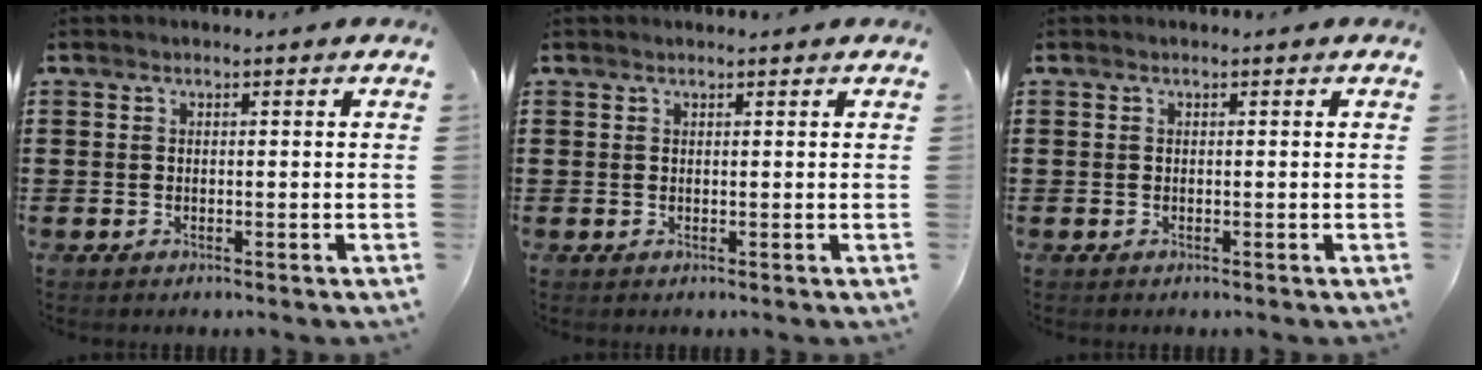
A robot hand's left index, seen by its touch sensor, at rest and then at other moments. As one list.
[{"total": 0.5, "force": [0.4, 0.0, 0.3], "torque": [-0.006, 0.000, 0.009]}, {"total": 0.0}]